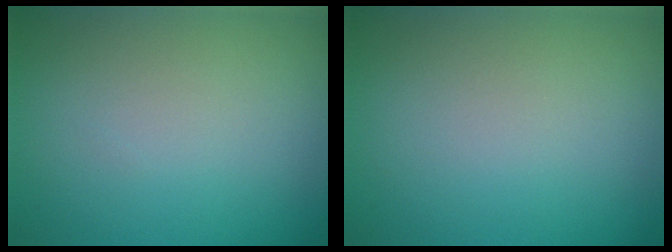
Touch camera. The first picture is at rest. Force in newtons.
{"total": 0.0}